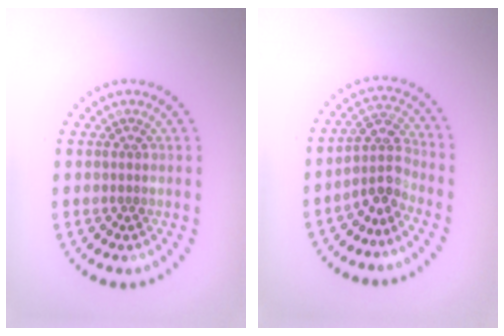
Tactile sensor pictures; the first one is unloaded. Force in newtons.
{"total": 3.0, "press": 2.3, "slide": 2.0}